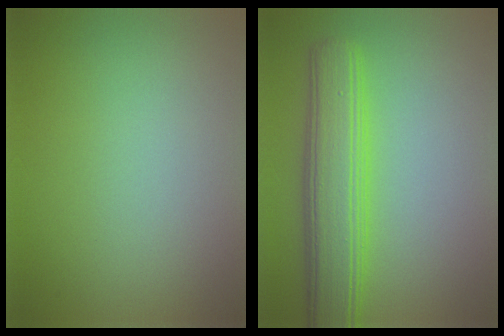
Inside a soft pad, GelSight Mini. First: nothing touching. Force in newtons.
{"total": 6.5, "press": 6.5, "slide": 0.2}